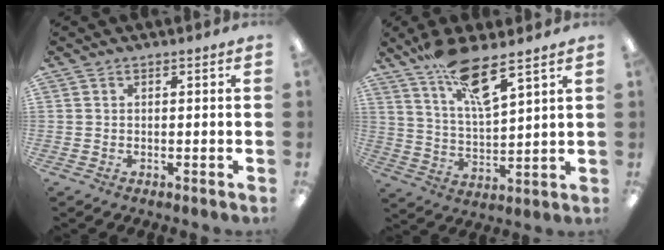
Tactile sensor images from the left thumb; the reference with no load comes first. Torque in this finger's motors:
{"motor_torque": [1.34, 0.52, 1.35, -1.03, 0.11]}